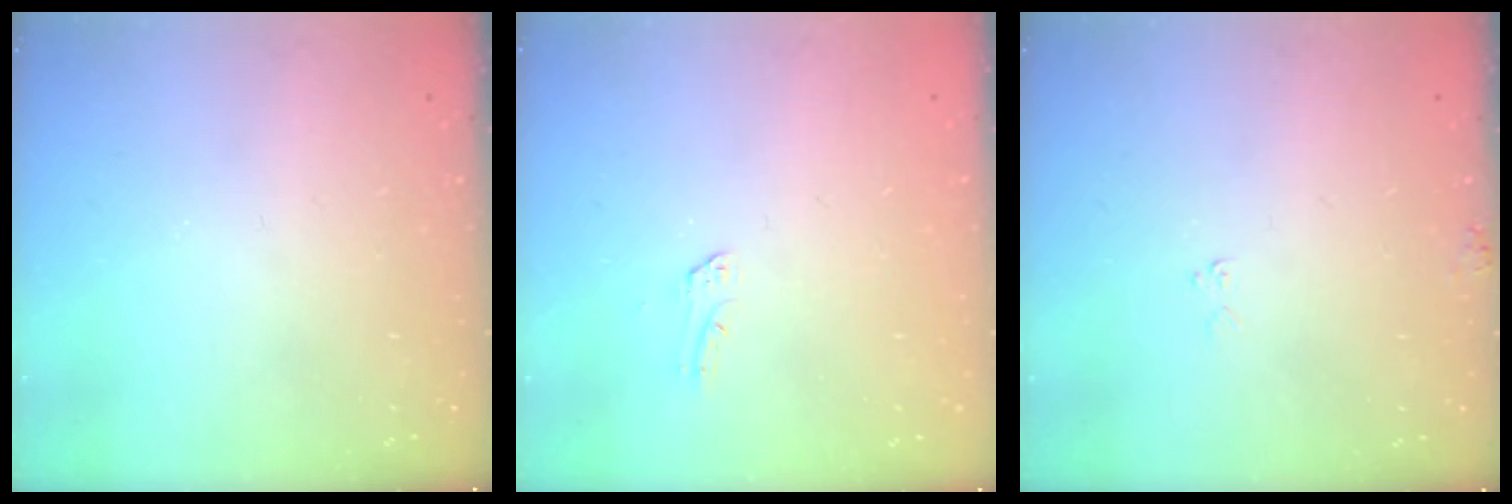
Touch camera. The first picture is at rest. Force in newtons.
{"total": 1.9, "press": 1.9, "slide": 0.1}
{"total": 5.2, "press": 5.2, "slide": 0.3}